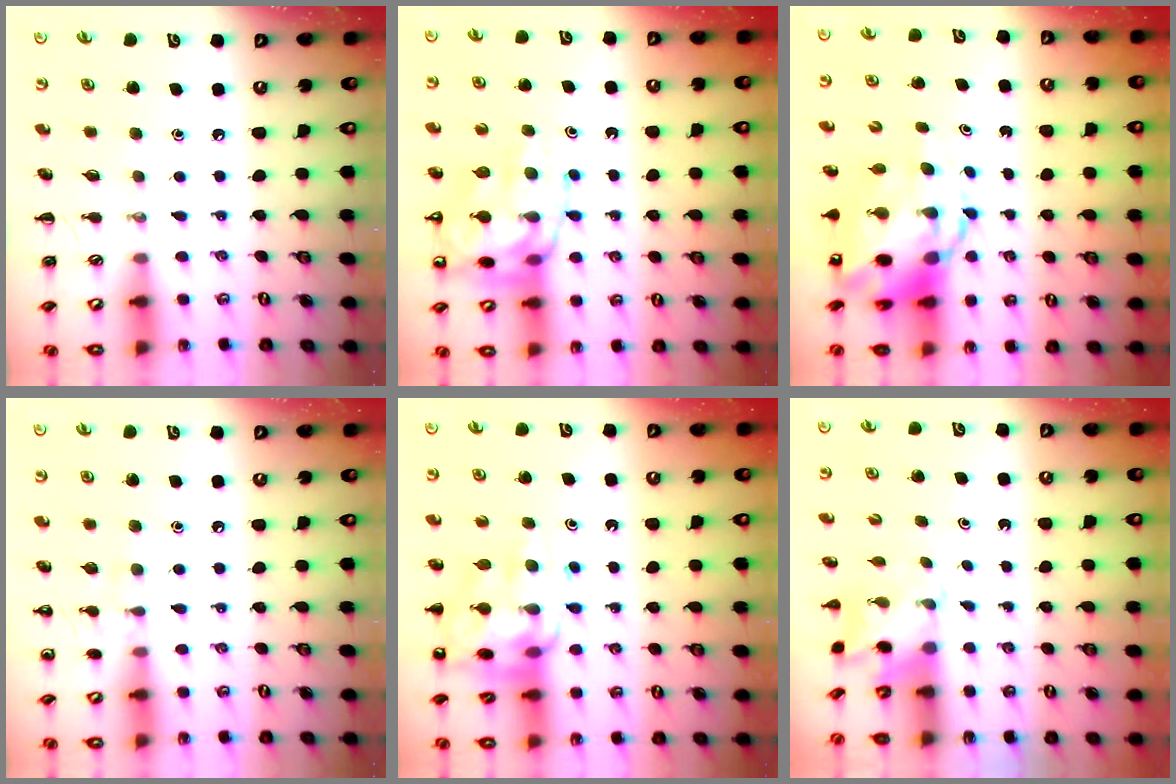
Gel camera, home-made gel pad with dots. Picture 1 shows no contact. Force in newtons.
{"total": 17.4, "press": 17.1, "slide": 3.0}
{"total": 10.3, "press": 10.0, "slide": 2.4}
{"total": 5.6, "press": 5.4, "slide": 1.6}
{"total": 14.0, "press": 13.7, "slide": 2.7}
{"total": 1.7, "press": 1.6, "slide": 0.5}